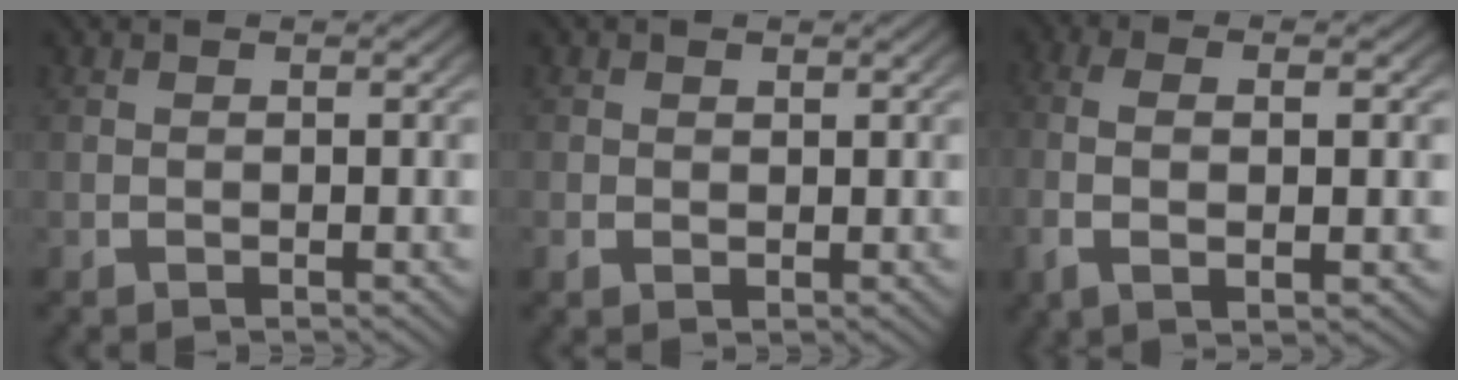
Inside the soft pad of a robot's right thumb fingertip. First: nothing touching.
{"total": 1.0, "force": [0.4, 0.8, 0.4], "torque": [-0.004, -0.004, 0.012]}
{"total": 5.4, "force": [0.1, 1.9, 5.0], "torque": [-0.111, -0.004, 0.008]}